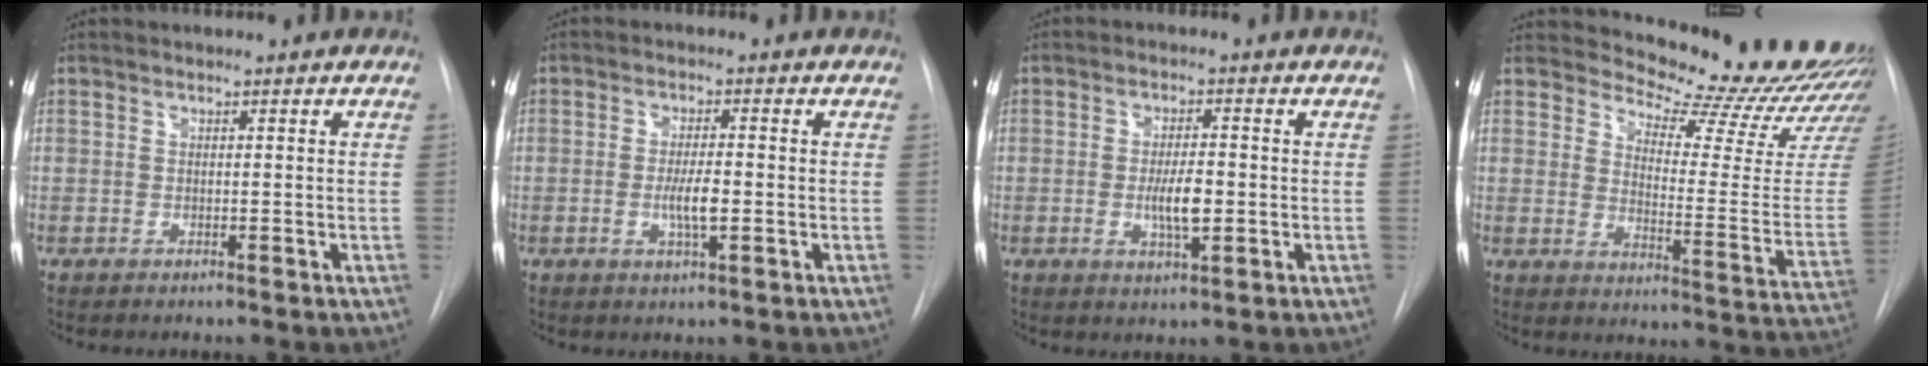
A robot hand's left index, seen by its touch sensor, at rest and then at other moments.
{"total": 4.0, "force": [-0.8, 0.7, 3.9], "torque": [-0.074, -0.004, -0.012]}
{"total": 5.0, "force": [-0.8, 1.4, 4.7], "torque": [-0.086, -0.004, -0.010]}
{"total": 20.8, "force": [19.5, 2.7, 6.9], "torque": [-0.094, -0.127, 0.228]}